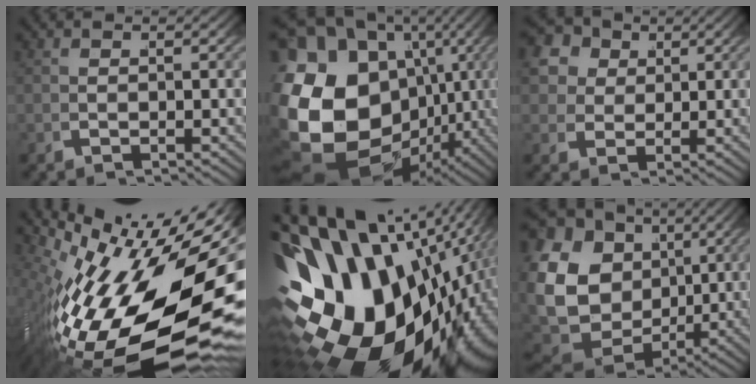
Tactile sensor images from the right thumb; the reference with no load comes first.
{"total": 24.7, "force": [-2.2, 19.0, 15.7], "torque": [-0.330, -0.086, -0.010]}
{"total": 7.7, "force": [2.9, 6.2, 3.5], "torque": [-0.080, -0.003, 0.043]}
{"total": 21.3, "force": [-2.1, 10.9, 18.2], "torque": [-0.297, -0.041, 0.004]}
{"total": 28.9, "force": [-2.7, 19.7, 20.9], "torque": [-0.381, -0.038, -0.023]}
{"total": 17.0, "force": [0.6, 13.7, 10.1], "torque": [-0.218, -0.037, 0.017]}